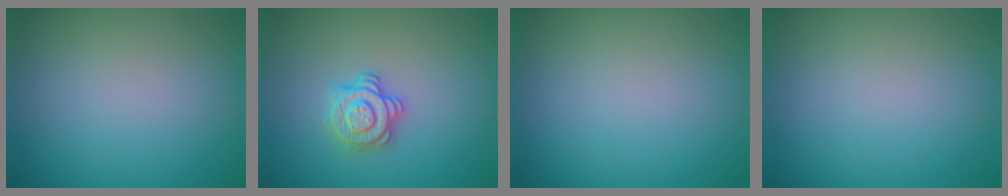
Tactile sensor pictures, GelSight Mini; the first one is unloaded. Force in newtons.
{"total": 2.9, "press": 2.6, "slide": 1.2}
{"total": 0.0}
{"total": 0.0}